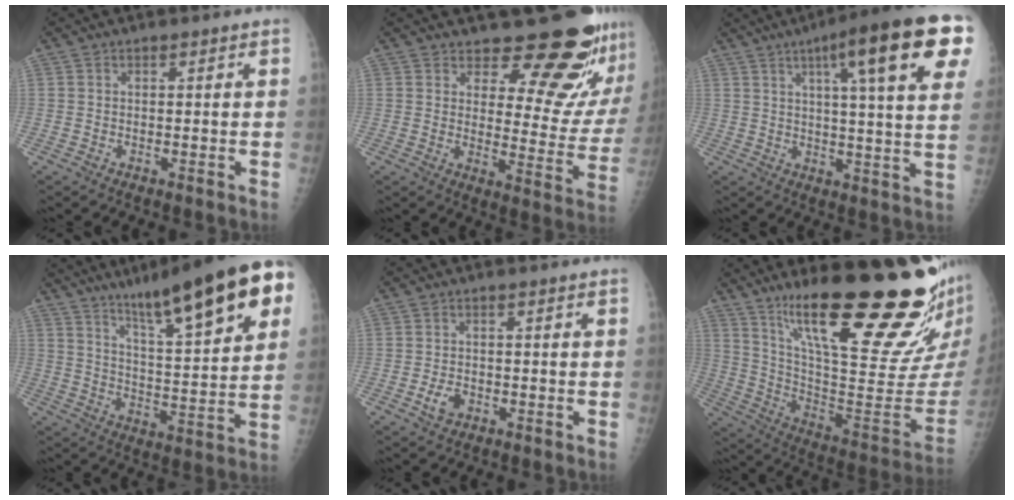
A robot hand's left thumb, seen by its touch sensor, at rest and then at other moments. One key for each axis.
{"total": 16.6, "fx": 14.1, "fy": 5.7, "fz": 6.8, "tx": -0.035, "ty": -0.128, "tz": 0.171}
{"total": 21.4, "fx": 9.6, "fy": 3.2, "fz": 18.9, "tx": -0.255, "ty": -0.007, "tz": 0.127}
{"total": 23.9, "fx": 13.0, "fy": 4.7, "fz": 19.5, "tx": -0.266, "ty": -0.032, "tz": 0.196}
{"total": 2.9, "fx": -1.2, "fy": 1.9, "fz": 1.8, "tx": -0.031, "ty": 0.004, "tz": -0.019}
{"total": 31.3, "fx": 19.3, "fy": 5.3, "fz": 24.0, "tx": -0.324, "ty": -0.082, "tz": 0.323}